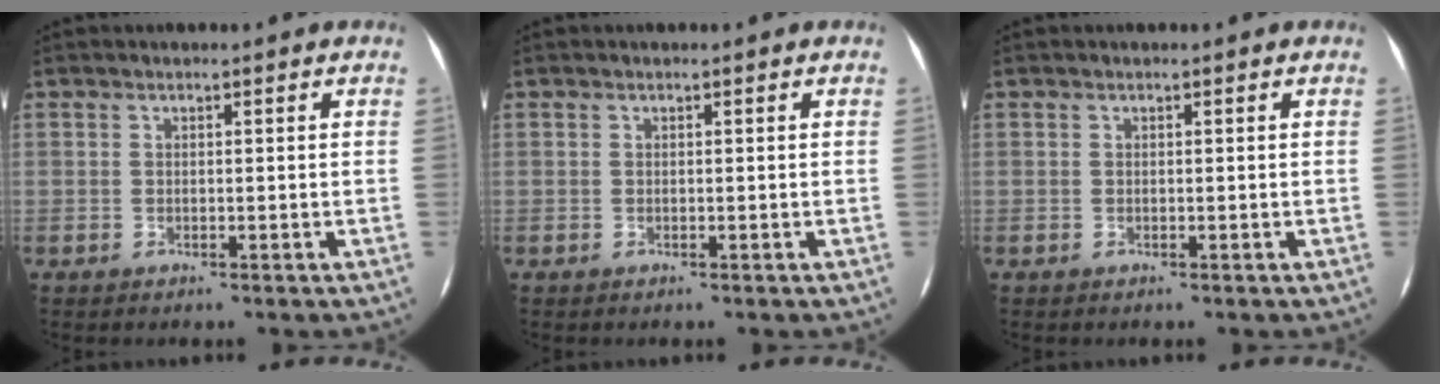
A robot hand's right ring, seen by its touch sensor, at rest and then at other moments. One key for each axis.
{"total": 0.0}
{"total": 0.0}